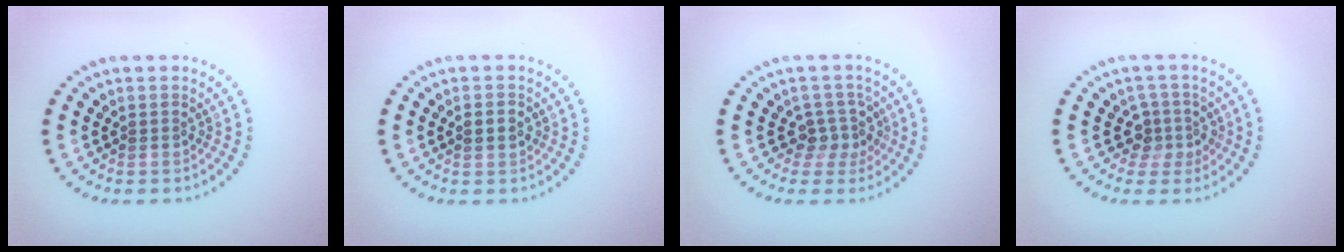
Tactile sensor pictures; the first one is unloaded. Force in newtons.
{"total": 2.2, "press": 2.2, "slide": 0.1}
{"total": 2.6, "press": 2.0, "slide": 1.6}
{"total": 2.5, "press": 1.9, "slide": 1.6}